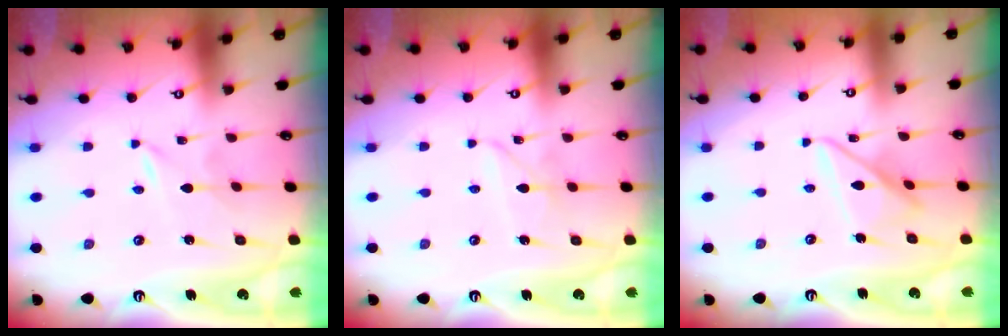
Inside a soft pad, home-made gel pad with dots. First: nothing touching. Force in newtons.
{"total": 3.5, "press": 3.5, "slide": 0.2}
{"total": 11.1, "press": 11.0, "slide": 1.0}